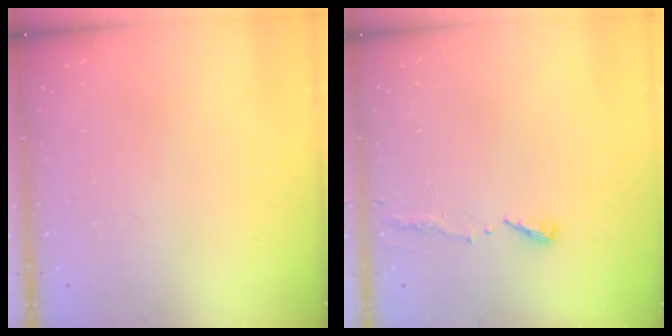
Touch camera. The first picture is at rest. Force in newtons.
{"total": 3.5, "press": 3.4, "slide": 0.3}